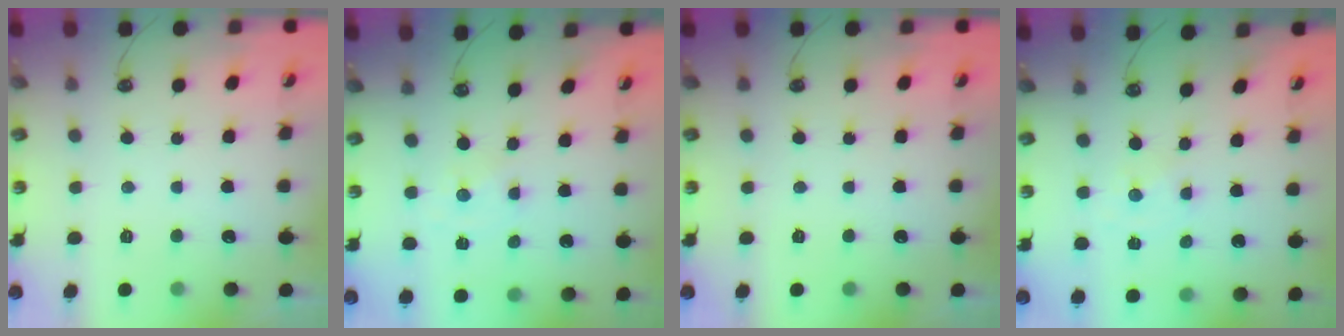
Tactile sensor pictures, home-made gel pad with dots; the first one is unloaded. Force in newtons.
{"total": 0.0}
{"total": 0.0}
{"total": 0.0}